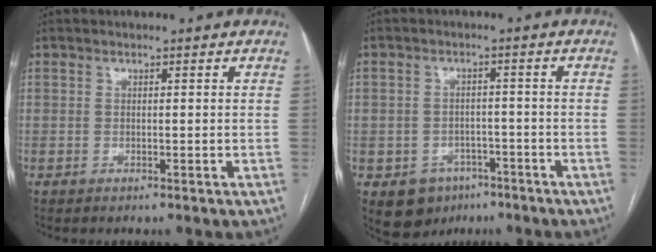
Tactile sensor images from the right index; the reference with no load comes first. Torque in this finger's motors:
{"motor_torque": [-0.27, 0.01, -1.03, -0.17]}